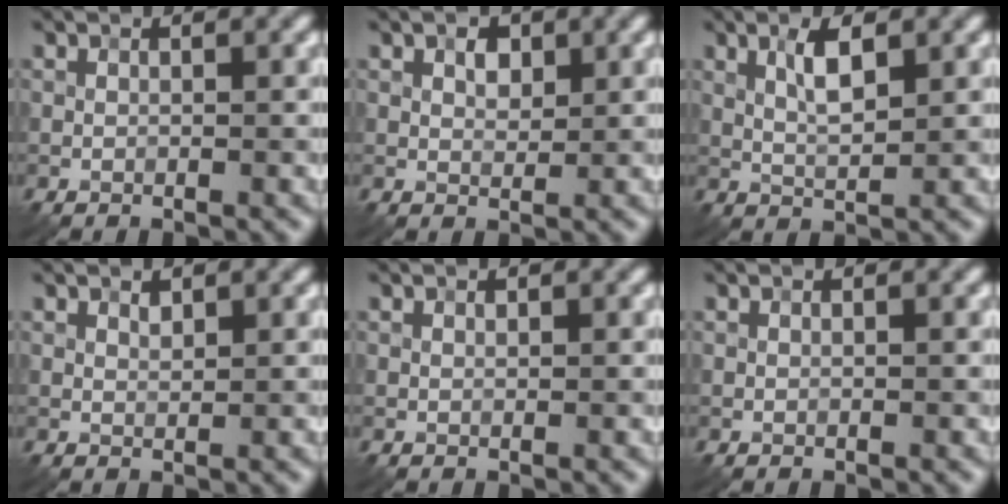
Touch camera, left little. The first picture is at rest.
{"total": 1.7, "force": [0.8, 1.0, 1.1], "torque": [-0.015, 0.002, 0.013]}
{"total": 3.0, "force": [1.1, 0.9, 2.6], "torque": [-0.053, 0.002, 0.020]}
{"total": 0.8, "force": [0.6, 0.3, 0.4], "torque": [-0.009, -0.002, 0.011]}
{"total": 0.0}
{"total": 0.0}